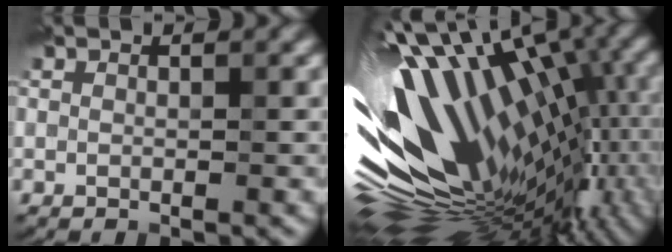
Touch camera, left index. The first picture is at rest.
{"total": 16.8, "force": [0.1, 7.5, 15.0], "torque": [-0.259, -0.009, 0.010]}